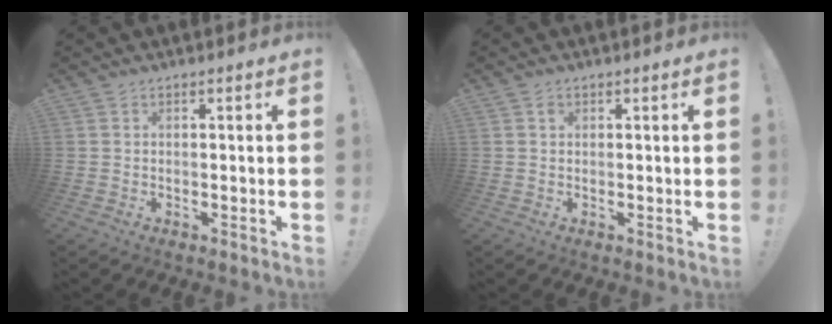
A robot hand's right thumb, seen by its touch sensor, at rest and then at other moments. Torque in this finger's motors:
{"motor_torque": [0.20, 0.18, 0.34, 0.19, -0.09]}